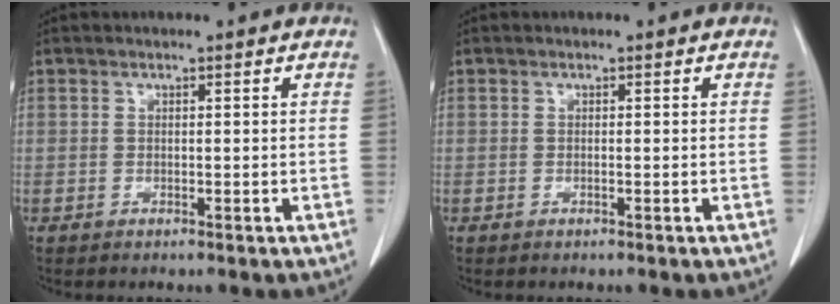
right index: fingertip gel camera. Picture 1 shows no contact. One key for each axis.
{"total": 0.0}